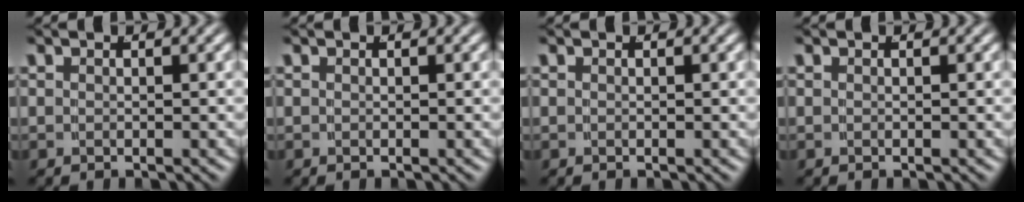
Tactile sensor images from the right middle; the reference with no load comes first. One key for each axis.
{"total": 0.0}
{"total": 0.0}
{"total": 0.0}